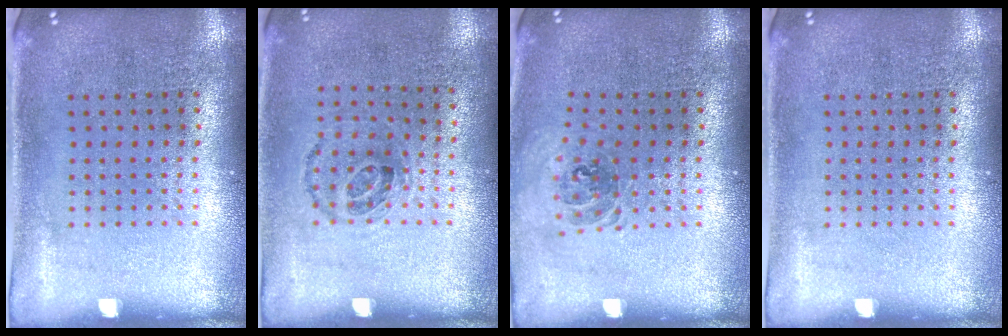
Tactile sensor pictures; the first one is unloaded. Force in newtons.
{"total": 1.0, "press": 0.7, "slide": 0.7}
{"total": 0.9, "press": 0.8, "slide": 0.3}
{"total": 0.0}